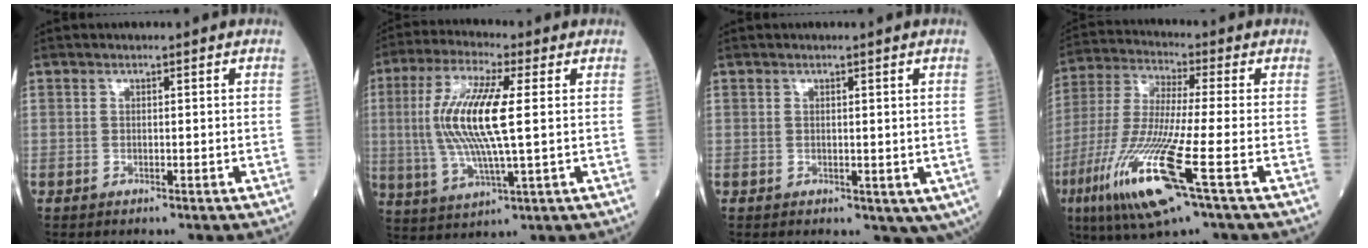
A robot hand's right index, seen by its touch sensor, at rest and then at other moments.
{"total": 13.3, "force": [1.3, 1.8, 13.1], "torque": [-0.280, 0.002, 0.023]}
{"total": 3.4, "force": [0.1, 2.3, 2.6], "torque": [-0.021, -0.008, 0.011]}
{"total": 16.5, "force": [-6.8, 0.6, 15.1], "torque": [-0.335, -0.038, -0.131]}